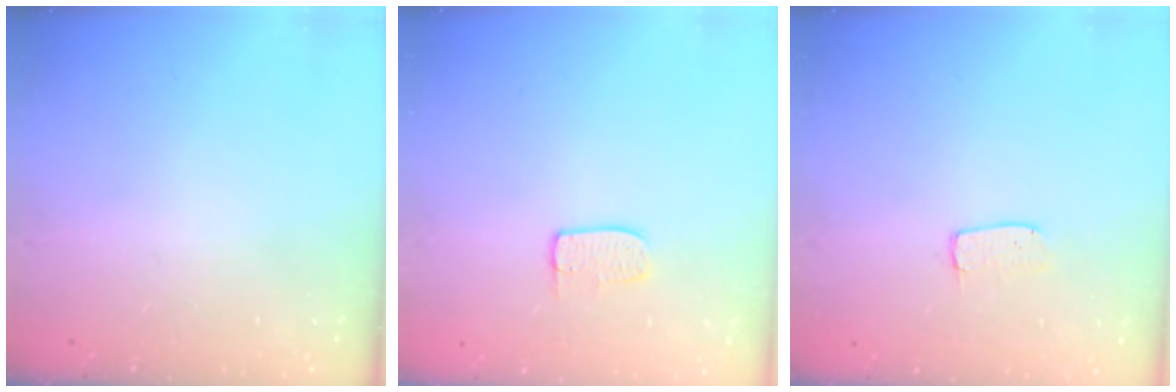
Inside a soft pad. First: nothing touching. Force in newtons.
{"total": 5.4, "press": 5.4, "slide": 0.3}
{"total": 4.0, "press": 4.0, "slide": 0.3}